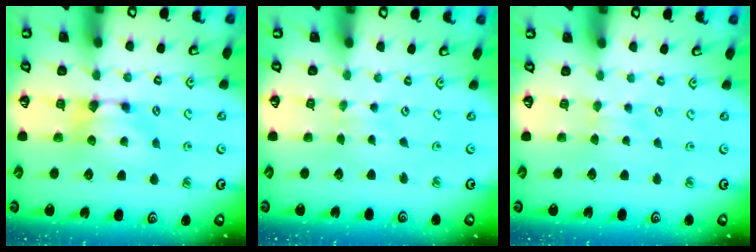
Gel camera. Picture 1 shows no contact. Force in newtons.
{"total": 2.8, "press": 2.8, "slide": 0.2}
{"total": 2.6, "press": 2.5, "slide": 0.2}